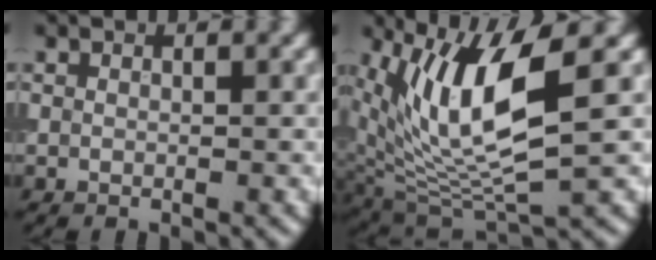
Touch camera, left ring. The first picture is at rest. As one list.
[{"total": 9.1, "force": [3.0, 2.9, 8.1], "torque": [-0.169, -0.013, 0.059]}]